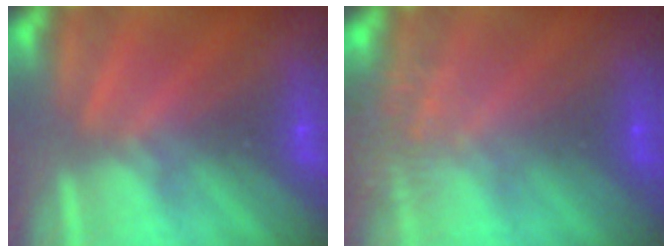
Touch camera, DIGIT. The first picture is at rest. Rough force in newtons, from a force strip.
{"total": 7.4}